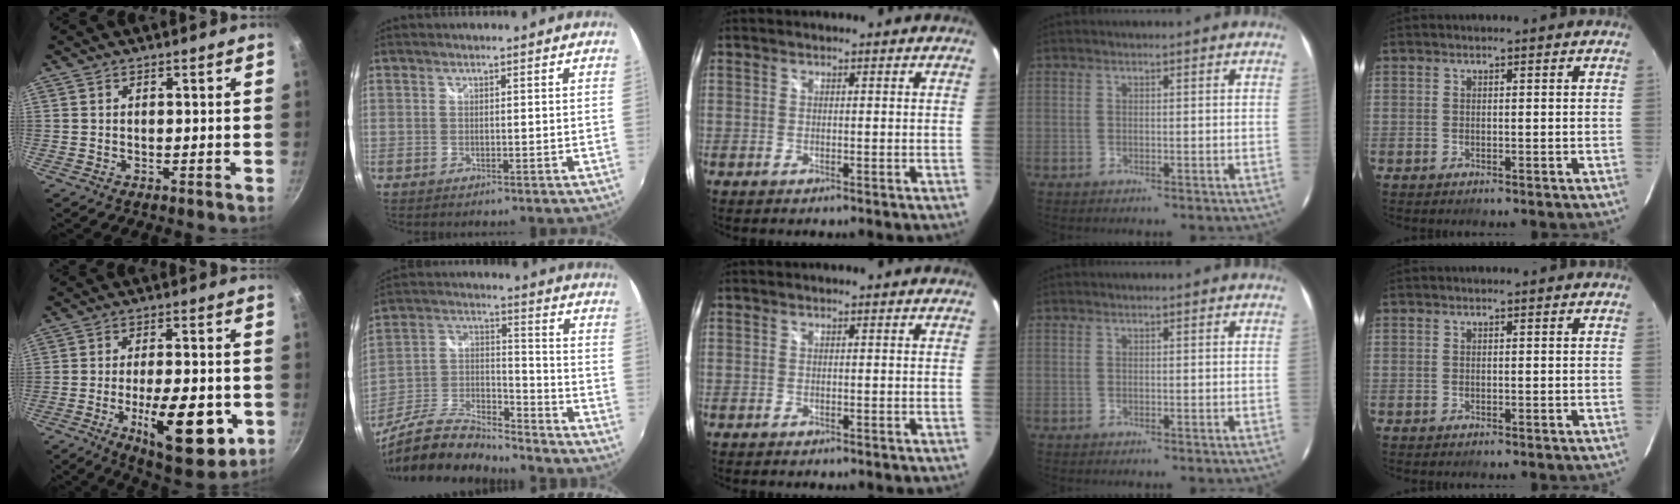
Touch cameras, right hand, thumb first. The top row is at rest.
{"thumb": {"total": 17.5, "force": [-5.2, 6.6, 15.3], "torque": [-0.203, 0.005, -0.071]}, "index": {"total": 16.3, "force": [-13.2, 4.5, 8.4], "torque": [-0.185, -0.008, -0.246]}}